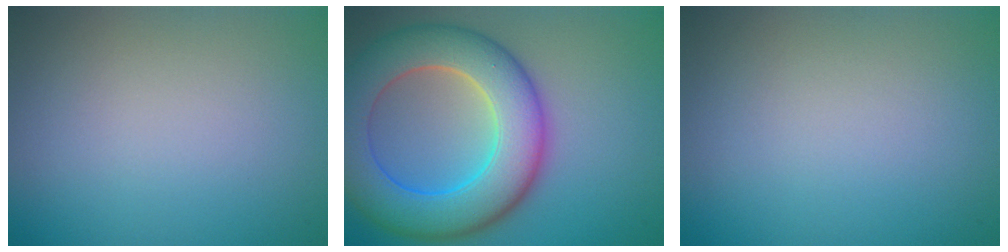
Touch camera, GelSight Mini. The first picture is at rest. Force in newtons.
{"total": 10.2, "press": 10.2, "slide": 0.4}
{"total": 0.0}